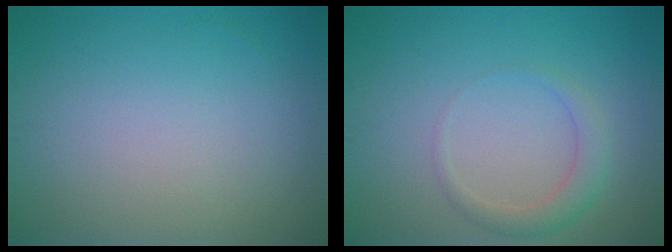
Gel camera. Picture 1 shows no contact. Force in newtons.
{"total": 2.1, "press": 2.1, "slide": 0.1}